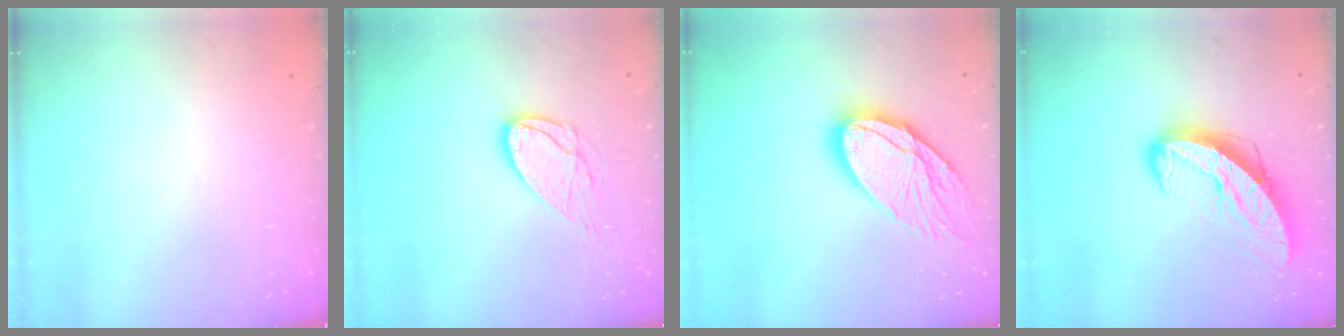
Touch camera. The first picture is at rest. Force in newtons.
{"total": 10.0, "press": 10.0, "slide": 0.8}
{"total": 17.8, "press": 17.7, "slide": 1.5}
{"total": 10.6, "press": 10.6, "slide": 0.9}